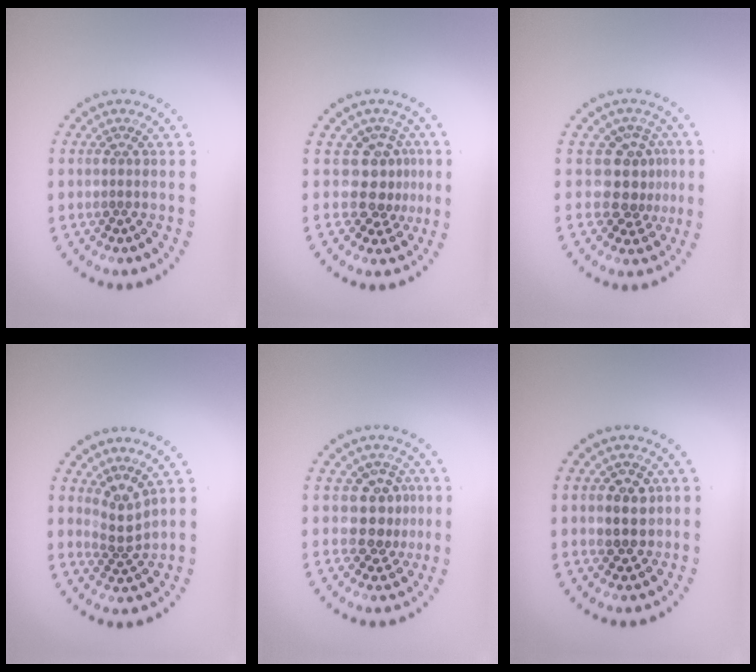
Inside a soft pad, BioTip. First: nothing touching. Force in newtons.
{"total": 3.2, "press": 2.3, "slide": 2.1}
{"total": 3.5, "press": 2.6, "slide": 2.4}
{"total": 2.5, "press": 1.6, "slide": 2.0}
{"total": 3.3, "press": 2.9, "slide": 1.6}
{"total": 2.6, "press": 2.6, "slide": 0.7}